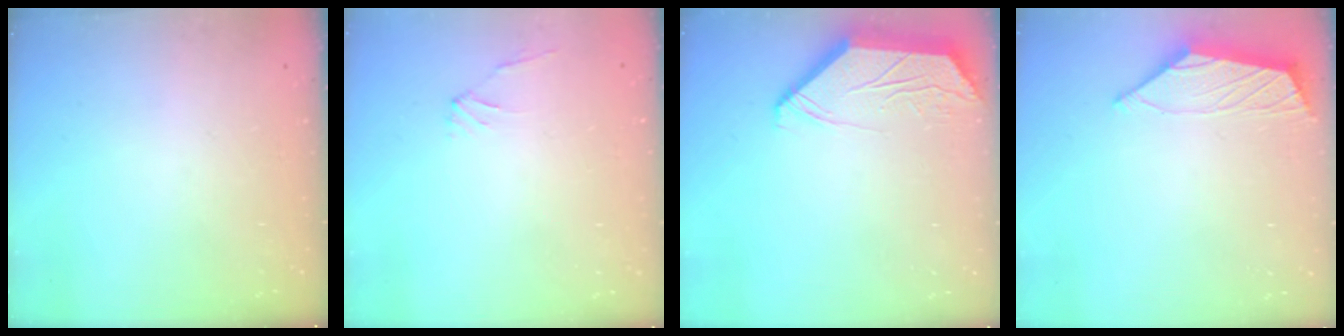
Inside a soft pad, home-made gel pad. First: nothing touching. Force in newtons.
{"total": 1.0, "press": 0.8, "slide": 0.6}
{"total": 4.6, "press": 4.6, "slide": 0.3}
{"total": 2.4, "press": 2.4, "slide": 0.5}